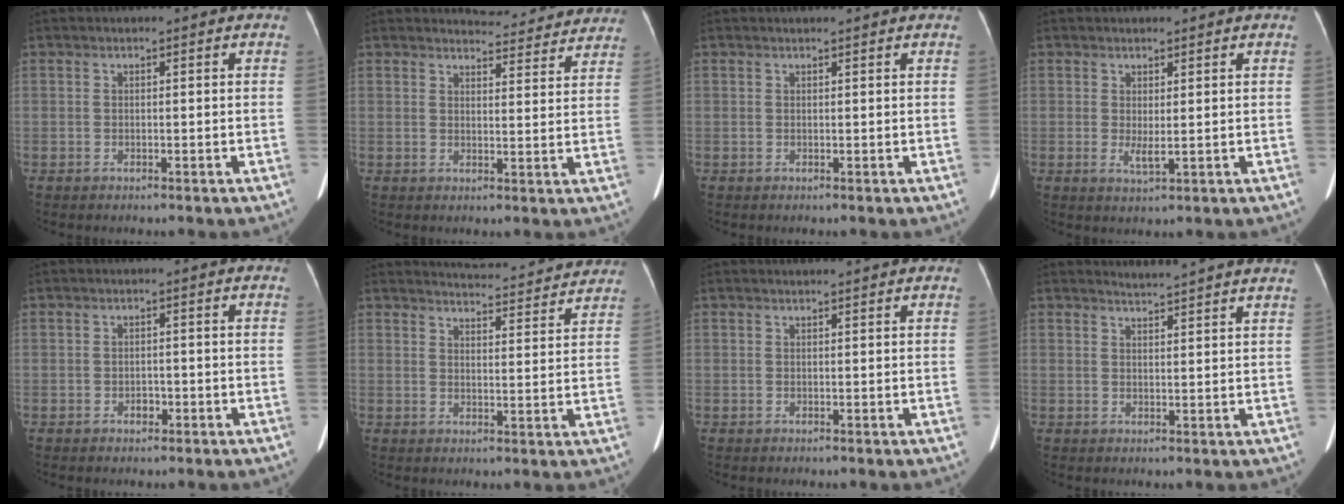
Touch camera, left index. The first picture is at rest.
{"total": 10.5, "force": [10.3, 2.2, 0.8], "torque": [0.010, -0.010, 0.107]}
{"total": 2.1, "force": [1.9, 0.0, 0.7], "torque": [-0.009, 0.017, 0.029]}
{"total": 2.2, "force": [0.6, 0.4, 2.1], "torque": [-0.041, -0.002, 0.017]}
{"total": 1.1, "force": [-0.6, 0.8, 0.5], "torque": [-0.009, 0.003, -0.006]}
{"total": 14.6, "force": [14.2, 1.9, 2.8], "torque": [-0.025, -0.010, 0.162]}
{"total": 3.1, "force": [3.0, 0.1, 1.0], "torque": [-0.014, 0.020, 0.039]}
{"total": 7.3, "force": [7.1, -0.9, 1.5], "torque": [-0.025, -0.001, 0.078]}